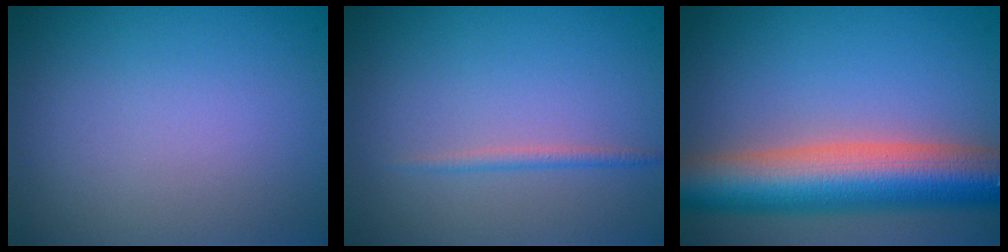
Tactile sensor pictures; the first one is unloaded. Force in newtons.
{"total": 1.1, "press": 1.1, "slide": 0.0}
{"total": 11.2, "press": 11.1, "slide": 0.6}